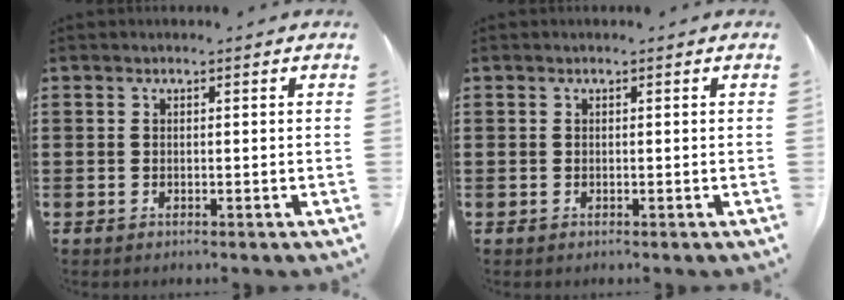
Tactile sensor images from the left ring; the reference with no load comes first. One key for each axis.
{"total": 0.0}